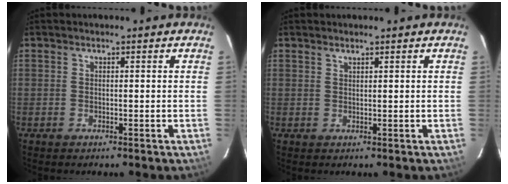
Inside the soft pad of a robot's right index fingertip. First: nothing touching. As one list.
[{"total": 0.7, "force": [0.6, 0.1, 0.2], "torque": [-0.003, 0.001, 0.012]}]